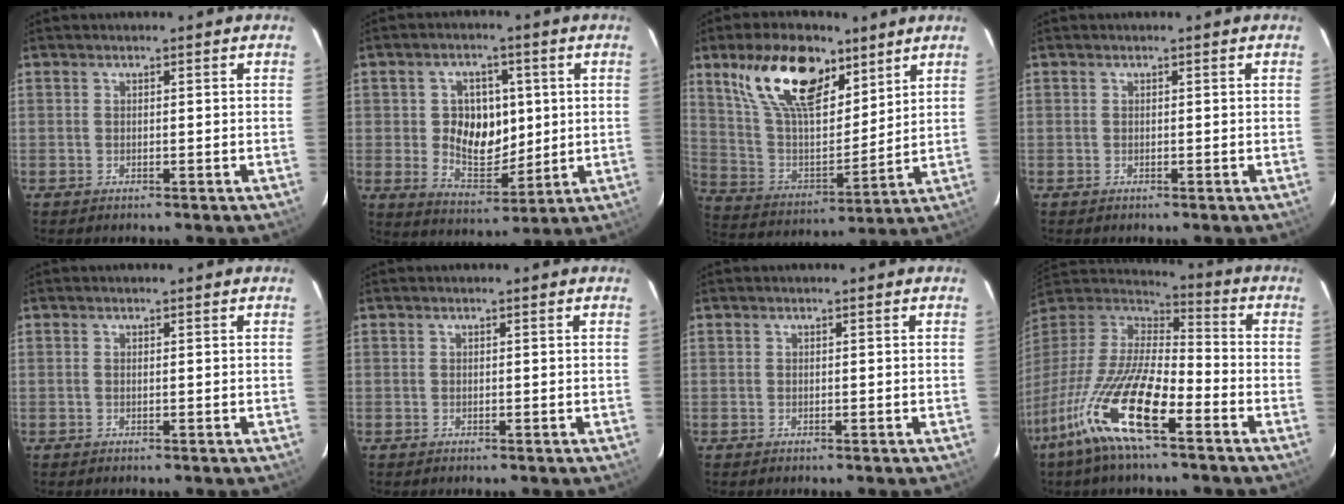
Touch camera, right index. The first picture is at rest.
{"total": 10.3, "force": [0.9, 8.0, 6.6], "torque": [-0.123, 0.004, 0.030]}
{"total": 20.3, "force": [11.7, 10.0, 13.2], "torque": [-0.253, 0.014, 0.225]}
{"total": 0.0}
{"total": 0.0}
{"total": 0.0}
{"total": 0.0}
{"total": 20.2, "force": [-11.8, 5.2, 15.6], "torque": [-0.302, -0.044, -0.229]}